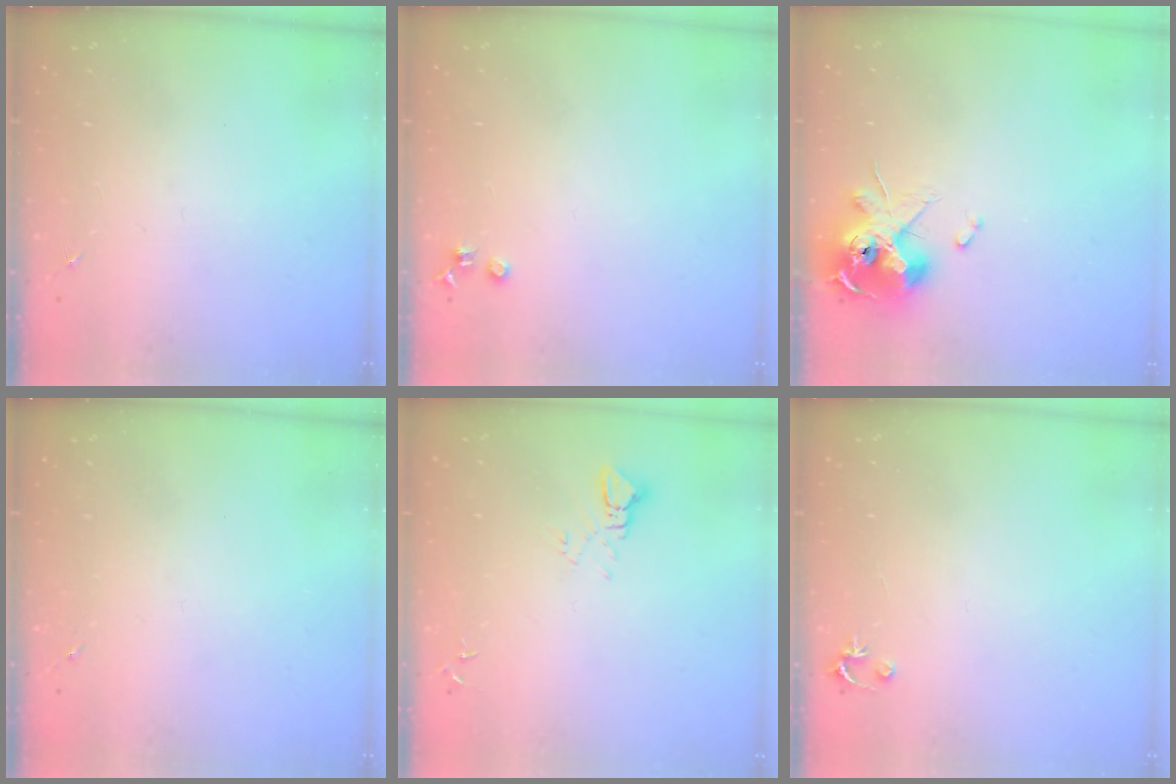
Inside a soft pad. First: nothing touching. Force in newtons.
{"total": 3.5, "press": 3.5, "slide": 0.4}
{"total": 13.0, "press": 12.9, "slide": 1.8}
{"total": 0.0}
{"total": 3.4, "press": 3.4, "slide": 0.2}
{"total": 2.5, "press": 2.5, "slide": 0.2}